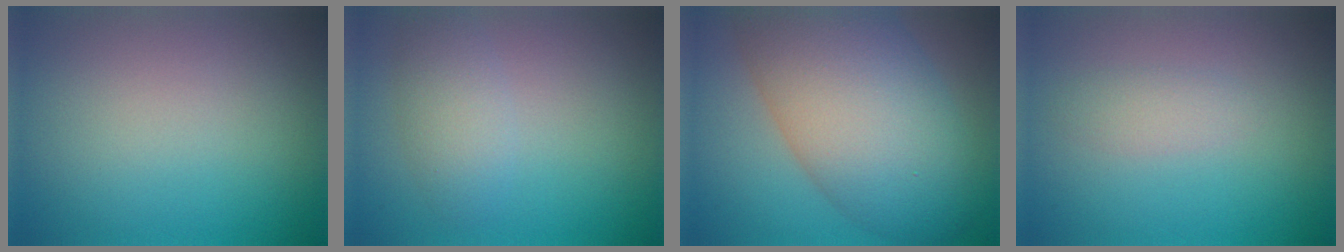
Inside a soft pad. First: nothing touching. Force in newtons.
{"total": 2.7, "press": 2.7, "slide": 0.1}
{"total": 12.0, "press": 12.0, "slide": 0.3}
{"total": 1.3, "press": 1.3, "slide": 0.0}